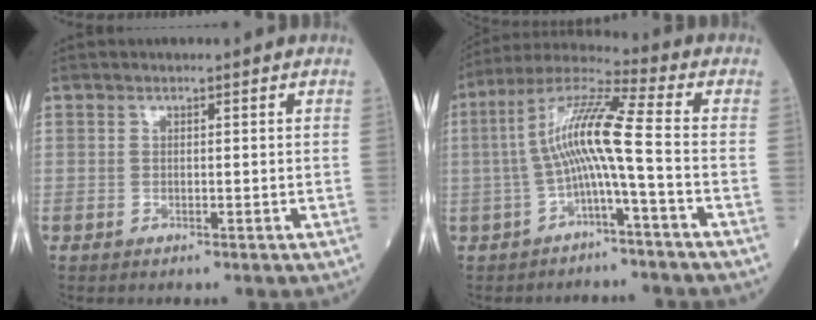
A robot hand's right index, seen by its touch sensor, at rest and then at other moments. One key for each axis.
{"total": 9.8, "fx": -1.6, "fy": -0.5, "fz": 9.7, "tx": -0.187, "ty": 0.032, "tz": -0.036}